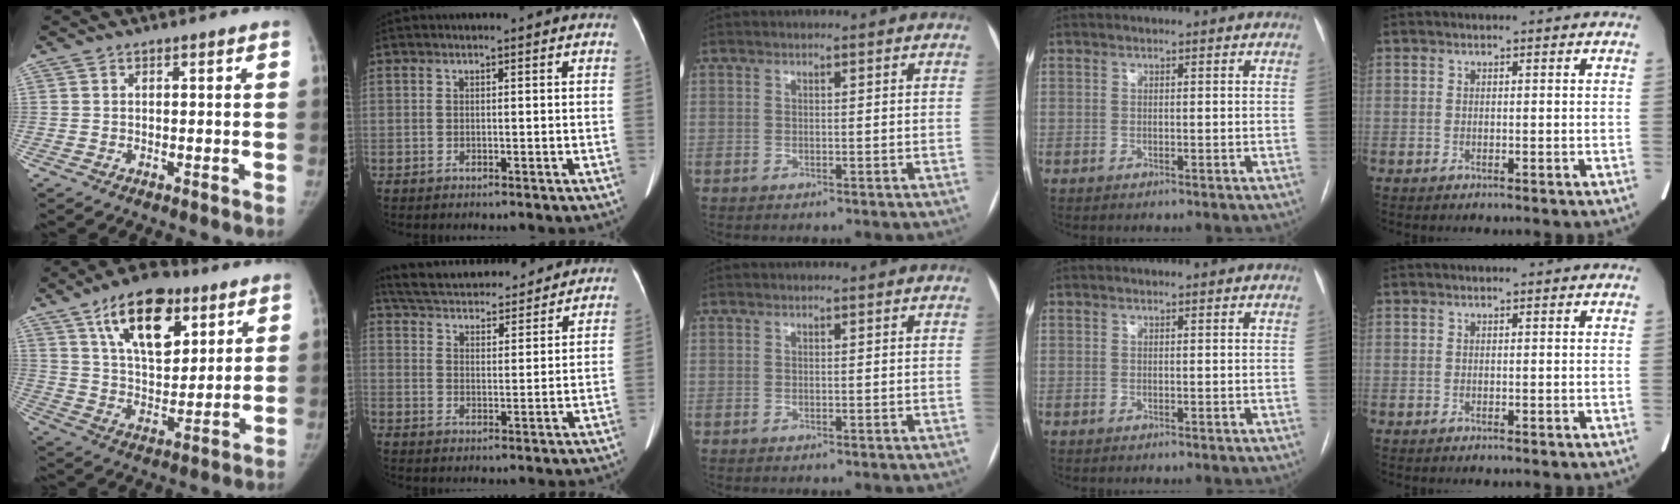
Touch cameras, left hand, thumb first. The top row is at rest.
{"thumb": {"total": 17.3, "force": [9.0, 8.9, 11.8], "torque": [-0.144, -0.036, 0.155]}, "index": {"total": 20.4, "force": [18.6, 4.5, 6.8], "torque": [-0.131, 0.034, 0.267]}}